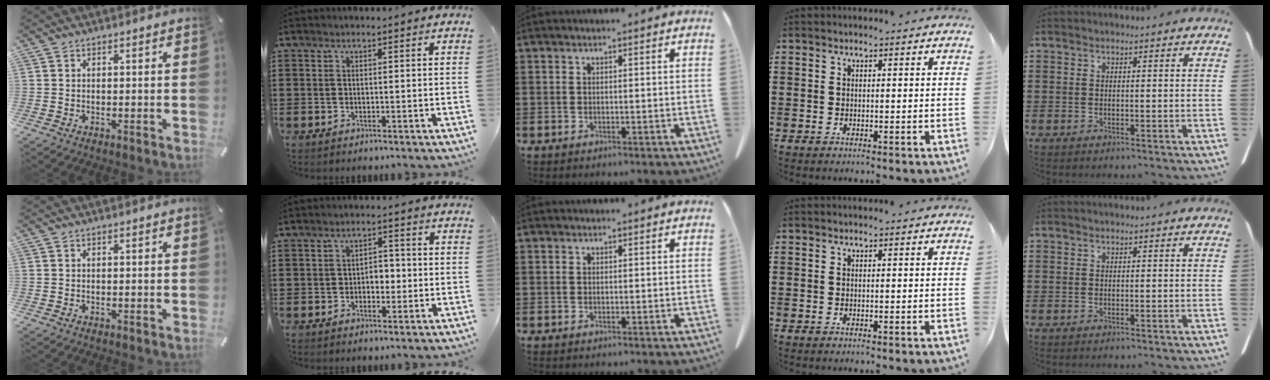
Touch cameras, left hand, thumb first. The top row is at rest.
{"index": {"total": 3.0, "force": [-0.7, 2.0, 2.2], "torque": [-0.037, 0.004, -0.020]}}